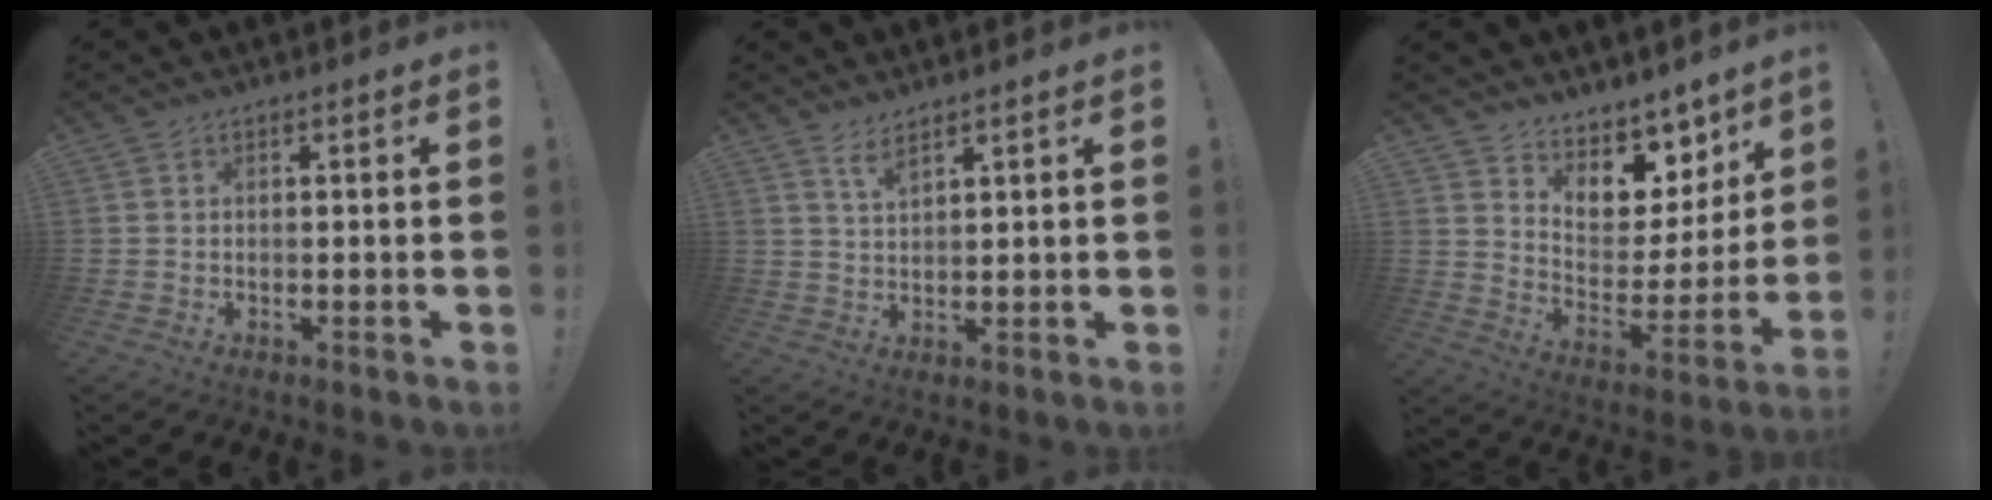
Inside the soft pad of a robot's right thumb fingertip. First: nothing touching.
{"total": 3.4, "force": [2.7, 0.4, 2.0], "torque": [-0.036, -0.017, 0.046]}
{"total": 8.6, "force": [6.7, 5.2, 1.7], "torque": [-0.015, -0.076, 0.124]}